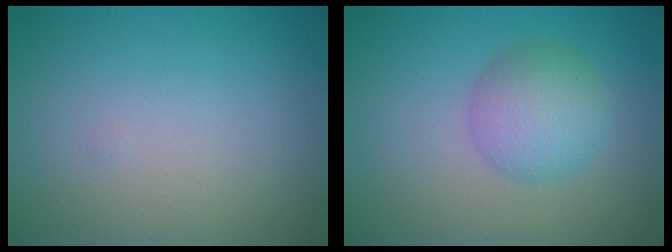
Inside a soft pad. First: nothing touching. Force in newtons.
{"total": 4.0, "press": 4.0, "slide": 0.1}